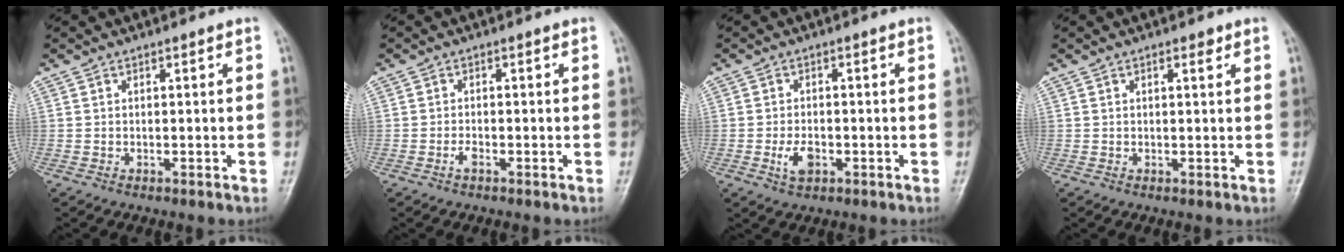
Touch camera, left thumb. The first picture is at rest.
{"total": 1.3, "force": [-0.8, 0.5, 0.9], "torque": [-0.019, 0.002, -0.017]}
{"total": 3.8, "force": [-1.3, 2.3, 2.8], "torque": [-0.050, 0.002, -0.022]}
{"total": 1.4, "force": [0.8, 0.5, 1.1], "torque": [-0.011, 0.000, 0.009]}